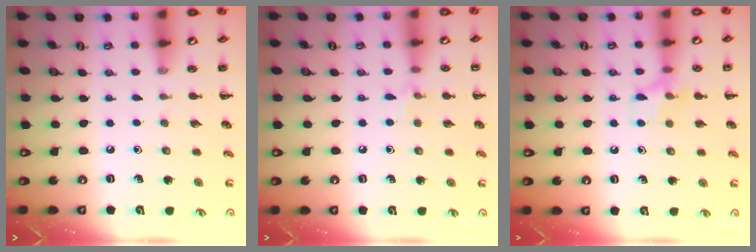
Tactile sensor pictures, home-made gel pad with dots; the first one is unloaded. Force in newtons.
{"total": 5.2, "press": 5.0, "slide": 1.6}
{"total": 8.4, "press": 8.3, "slide": 1.4}